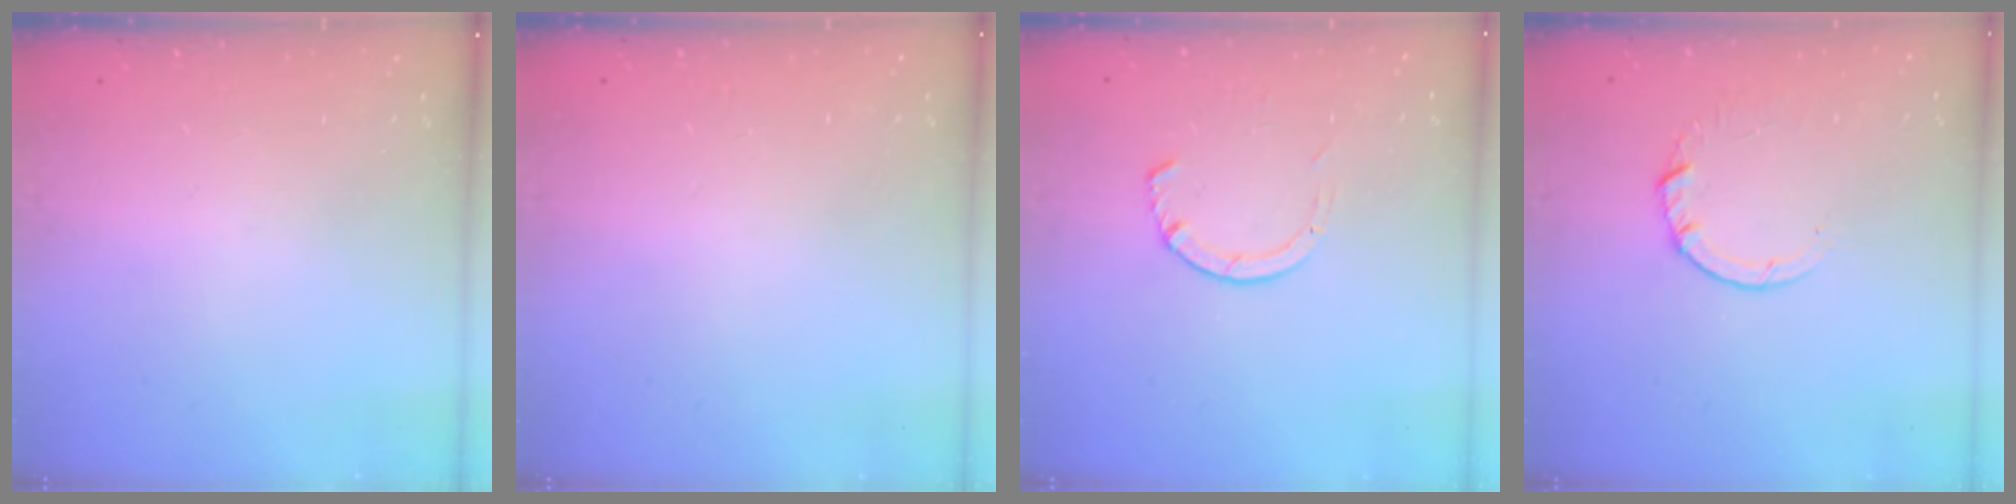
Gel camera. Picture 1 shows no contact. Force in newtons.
{"total": 2.4, "press": 2.4, "slide": 0.2}
{"total": 3.2, "press": 3.2, "slide": 0.4}
{"total": 3.7, "press": 3.7, "slide": 0.5}